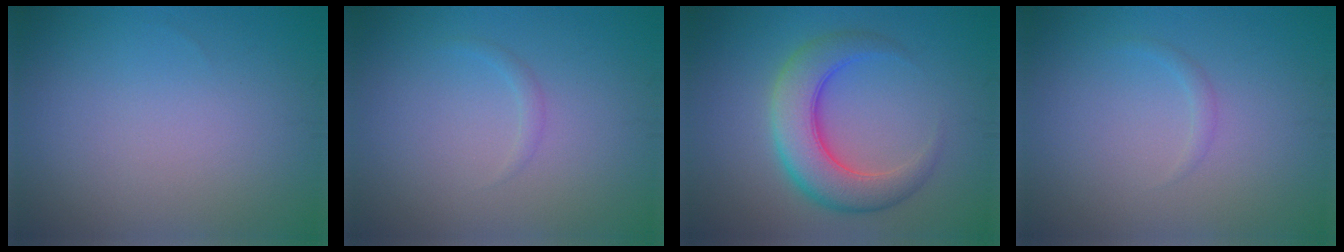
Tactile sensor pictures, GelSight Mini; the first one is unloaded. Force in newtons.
{"total": 0.7, "press": 0.7, "slide": 0.1}
{"total": 6.6, "press": 6.6, "slide": 0.4}
{"total": 0.7, "press": 0.7, "slide": 0.1}